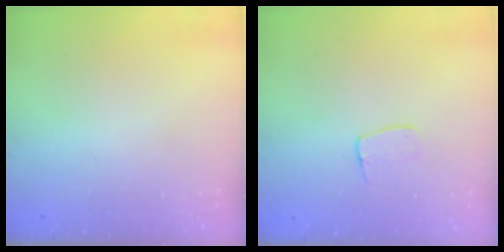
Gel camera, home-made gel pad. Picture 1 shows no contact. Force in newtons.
{"total": 6.5, "press": 6.5, "slide": 0.4}